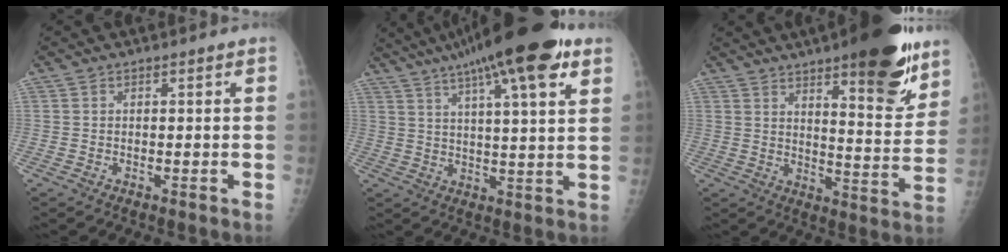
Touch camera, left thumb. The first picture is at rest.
{"total": 20.4, "force": [12.1, 4.0, 16.0], "torque": [-0.247, -0.005, 0.183]}
{"total": 18.5, "force": [11.7, 5.1, 13.4], "torque": [-0.146, -0.070, 0.167]}